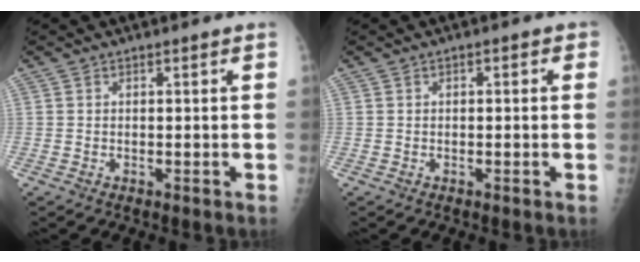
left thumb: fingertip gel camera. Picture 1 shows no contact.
{"total": 1.8, "force": [0.3, 1.0, 1.4], "torque": [-0.009, 0.005, -0.005]}